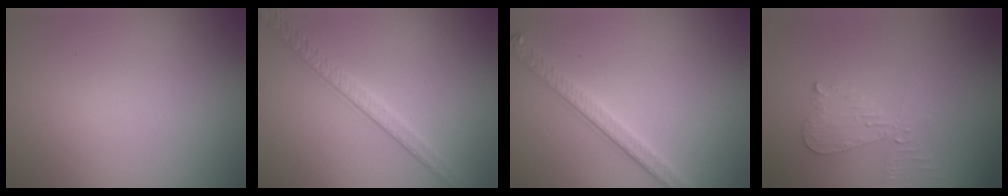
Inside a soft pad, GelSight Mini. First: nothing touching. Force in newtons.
{"total": 2.4, "press": 2.0, "slide": 1.4}
{"total": 2.7, "press": 2.6, "slide": 0.9}
{"total": 2.1, "press": 2.1, "slide": 0.1}